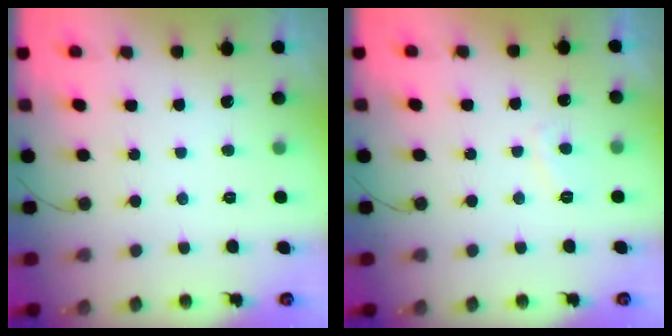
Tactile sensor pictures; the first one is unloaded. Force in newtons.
{"total": 2.7, "press": 2.5, "slide": 0.8}